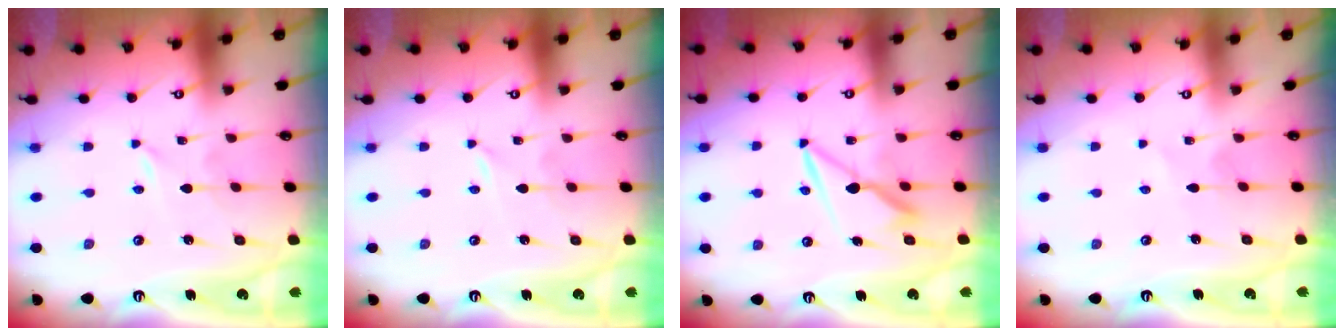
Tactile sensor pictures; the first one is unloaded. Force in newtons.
{"total": 0.0}
{"total": 7.8, "press": 7.8, "slide": 0.9}
{"total": 3.3, "press": 3.3, "slide": 0.5}